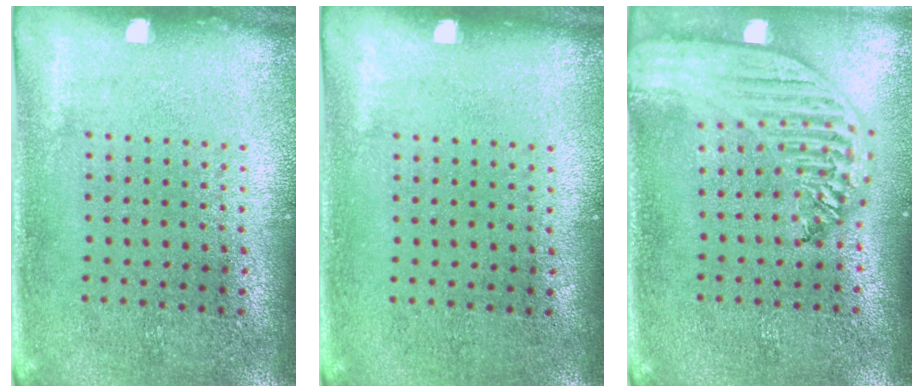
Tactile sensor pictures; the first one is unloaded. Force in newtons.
{"total": 0.0}
{"total": 2.8, "press": 2.2, "slide": 1.6}